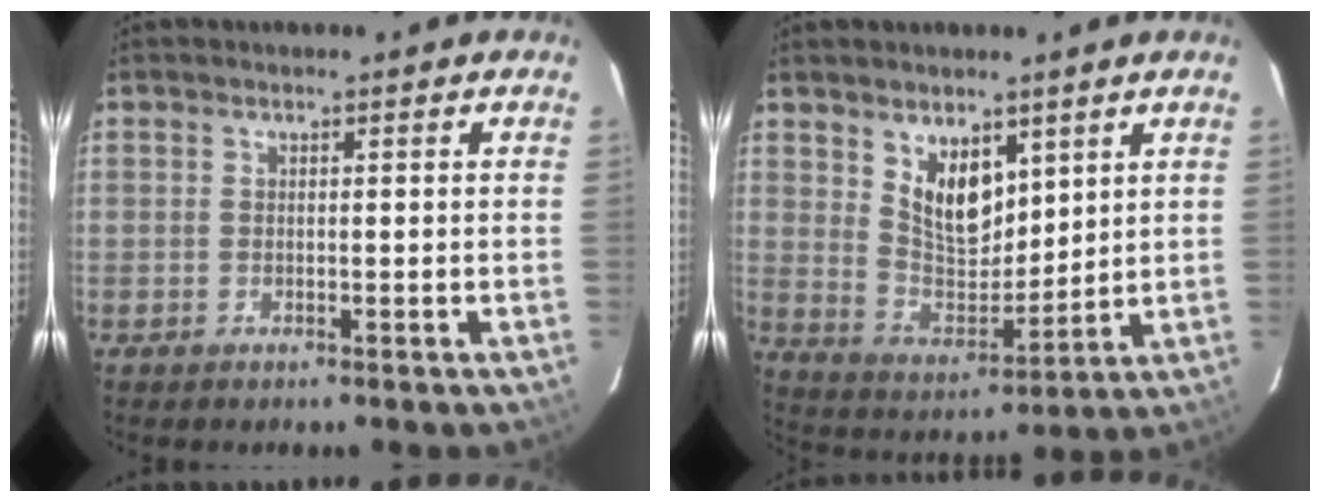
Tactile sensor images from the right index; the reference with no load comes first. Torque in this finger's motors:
{"motor_torque": [0.39, 0.25, 0.21, 0.08]}